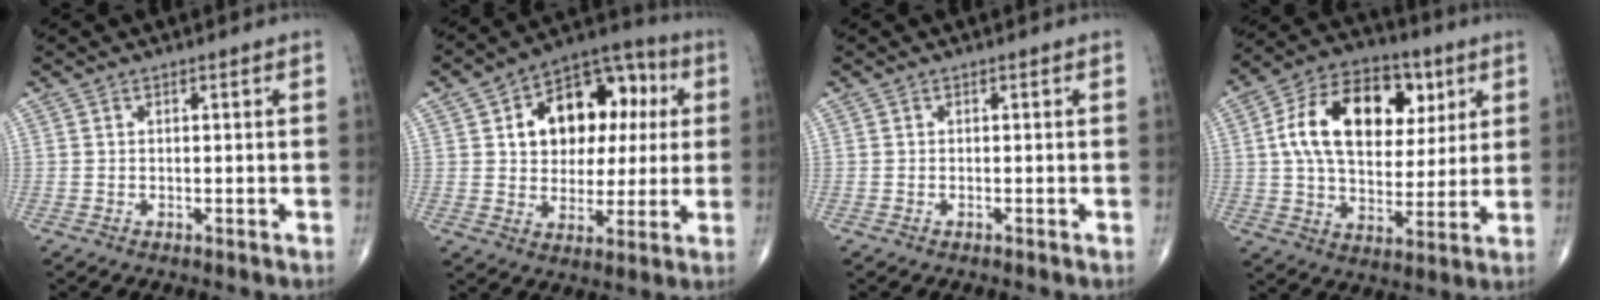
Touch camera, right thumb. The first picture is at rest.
{"total": 17.6, "force": [4.1, 12.0, 12.1], "torque": [-0.125, 0.020, 0.060]}
{"total": 0.0}
{"total": 20.6, "force": [5.6, 13.1, 14.9], "torque": [-0.224, 0.001, 0.089]}